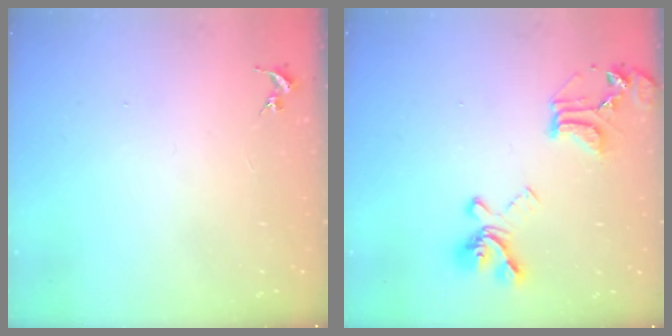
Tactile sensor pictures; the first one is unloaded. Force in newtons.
{"total": 18.9, "press": 18.8, "slide": 1.9}